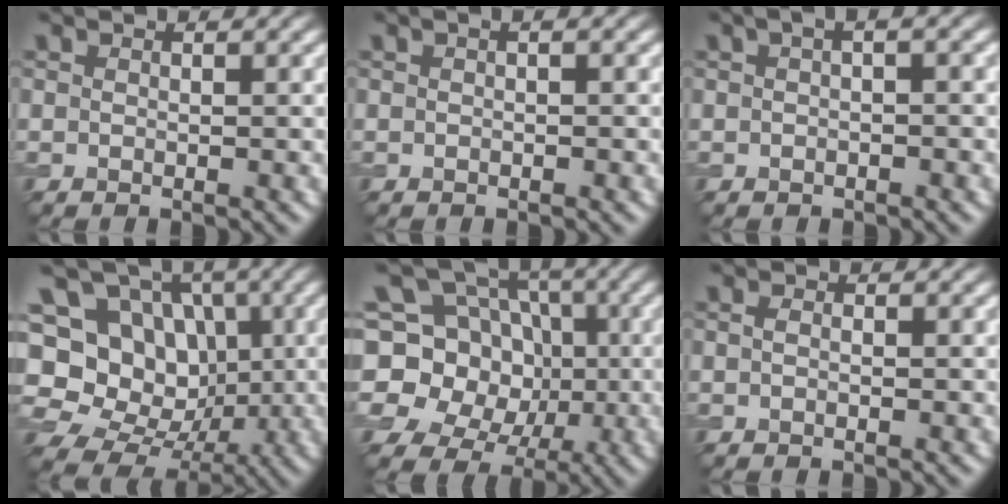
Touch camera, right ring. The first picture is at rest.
{"total": 1.5, "force": [0.6, 0.4, 1.3], "torque": [-0.019, 0.003, 0.003]}
{"total": 3.0, "force": [0.9, 1.1, 2.6], "torque": [-0.027, 0.010, 0.005]}
{"total": 13.6, "force": [1.3, 12.4, 5.3], "torque": [-0.147, 0.056, 0.007]}
{"total": 16.1, "force": [1.2, 14.5, 7.1], "torque": [-0.185, 0.052, -0.008]}
{"total": 0.6, "force": [0.0, 0.4, 0.5], "torque": [-0.011, 0.000, 0.000]}